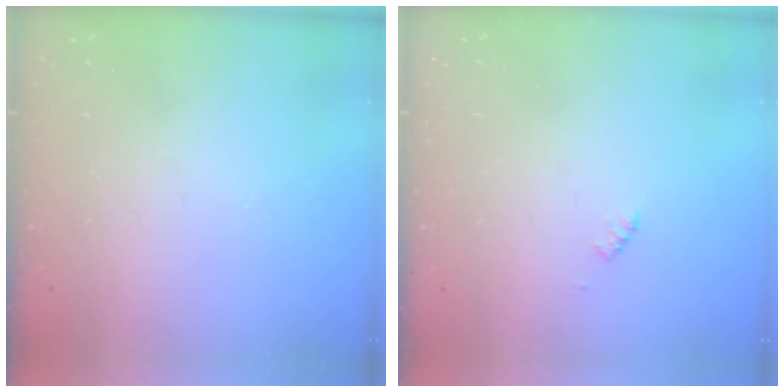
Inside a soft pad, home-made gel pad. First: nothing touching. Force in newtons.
{"total": 0.9, "press": 0.9, "slide": 0.2}